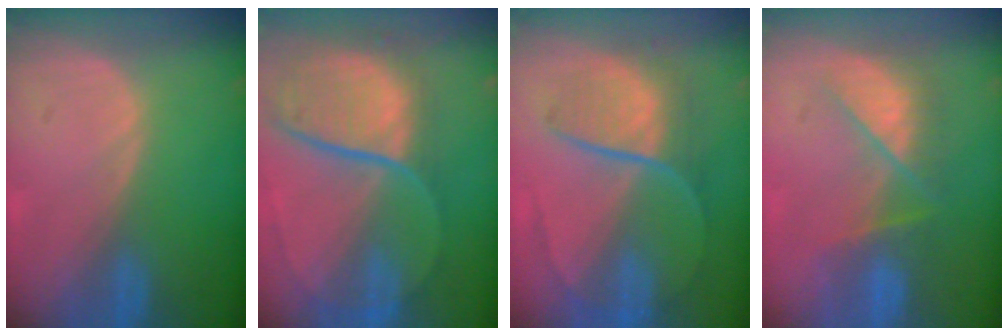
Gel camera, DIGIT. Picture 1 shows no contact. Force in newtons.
{"total": 11.6, "press": 9.6, "slide": 6.5}
{"total": 8.7, "press": 7.5, "slide": 4.5}
{"total": 7.1, "press": 6.9, "slide": 1.2}